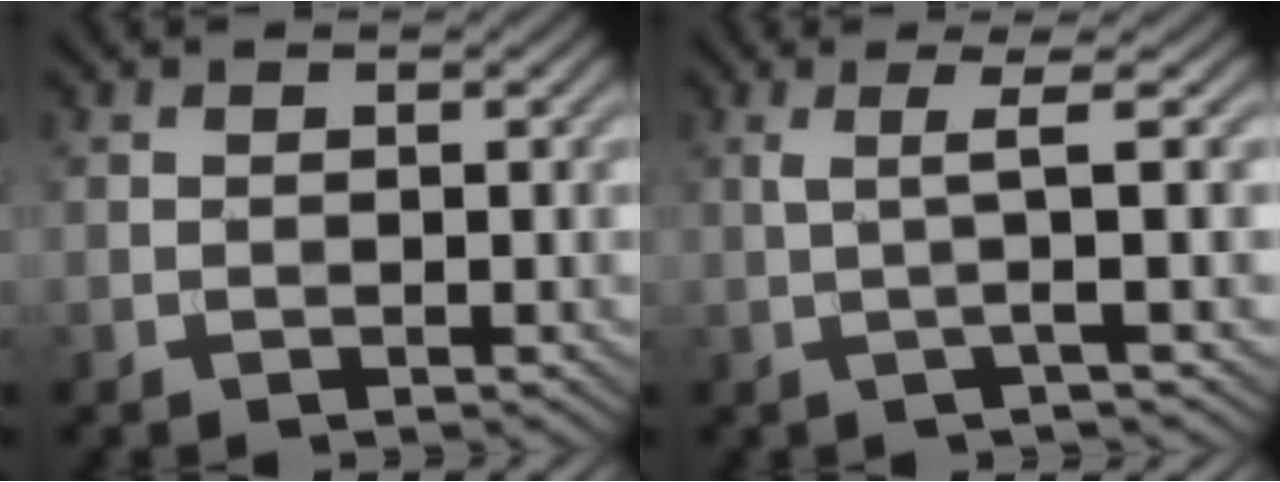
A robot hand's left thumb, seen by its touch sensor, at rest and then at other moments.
{"total": 3.5, "force": [0.4, 0.0, 3.5], "torque": [-0.068, 0.008, -0.003]}